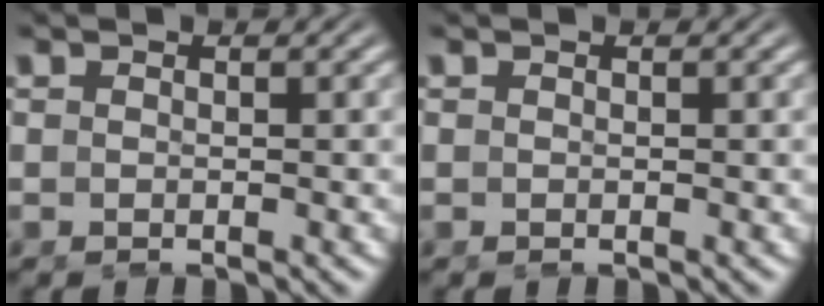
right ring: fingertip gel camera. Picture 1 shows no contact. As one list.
[{"total": 0.0}]